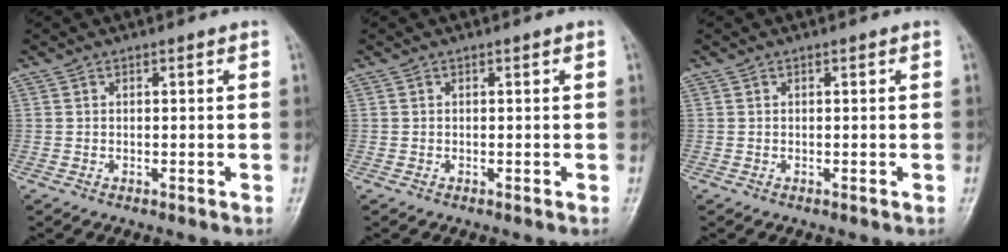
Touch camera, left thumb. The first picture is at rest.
{"total": 0.0}
{"total": 0.0}